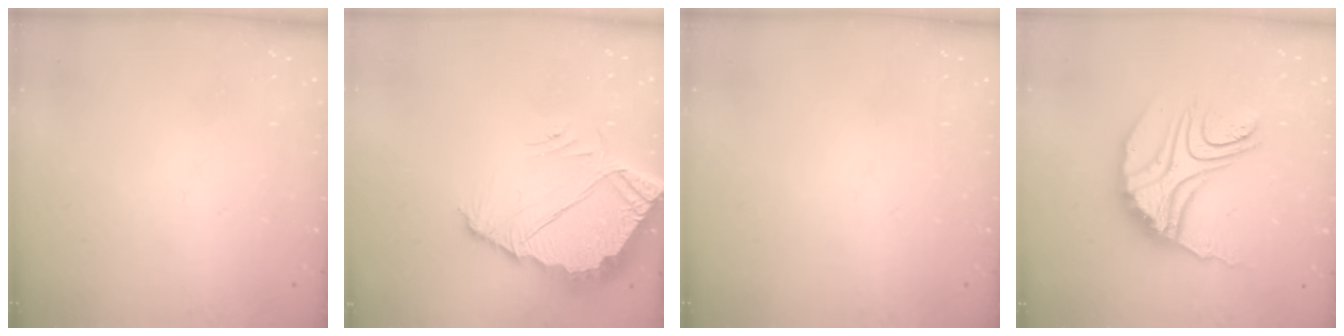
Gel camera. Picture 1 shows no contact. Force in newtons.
{"total": 6.1, "press": 6.1, "slide": 0.3}
{"total": 0.0}
{"total": 14.9, "press": 14.9, "slide": 1.4}